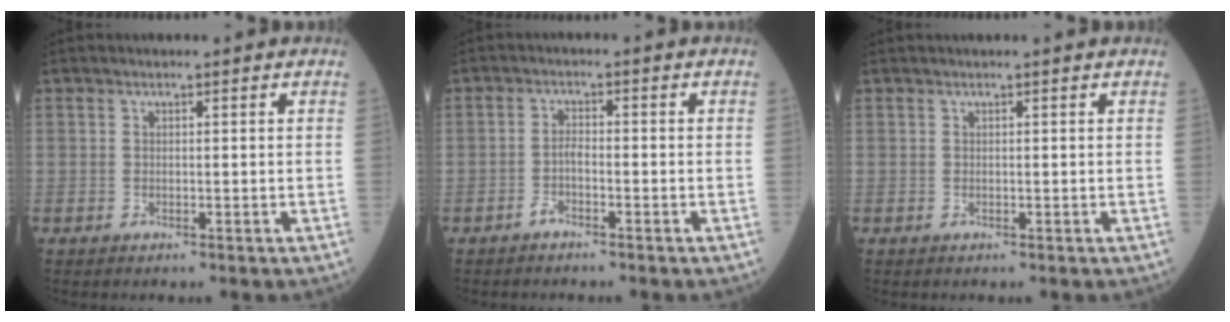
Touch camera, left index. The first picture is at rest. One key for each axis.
{"total": 2.0, "fx": -1.3, "fy": 0.3, "fz": 1.5, "tx": -0.031, "ty": 0.001, "tz": -0.028}
{"total": 0.6, "fx": 0.6, "fy": -0.1, "fz": 0.0, "tx": -0.004, "ty": 0.000, "tz": 0.005}